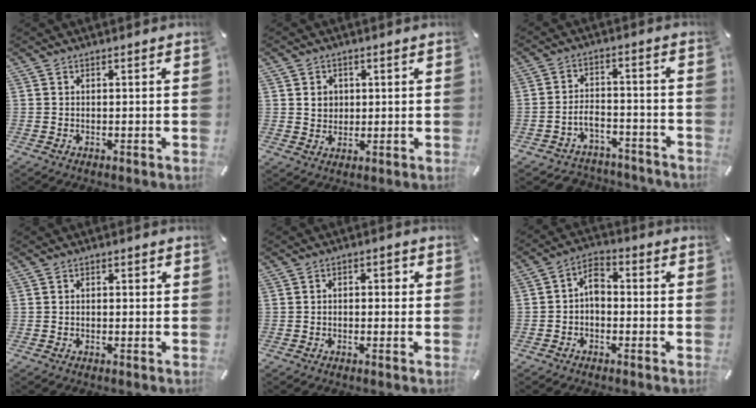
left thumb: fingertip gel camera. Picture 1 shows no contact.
{"total": 3.9, "force": [1.0, 3.7, 0.8], "torque": [-0.011, 0.000, 0.014]}
{"total": 5.6, "force": [-3.0, 4.0, 2.4], "torque": [-0.046, 0.012, -0.056]}
{"total": 1.1, "force": [-0.6, 0.6, 0.6], "torque": [-0.012, 0.003, -0.013]}
{"total": 2.2, "force": [-1.3, 1.3, 1.3], "torque": [-0.025, 0.012, -0.028]}
{"total": 3.9, "force": [-1.3, 2.5, 2.7], "torque": [-0.055, 0.015, -0.027]}